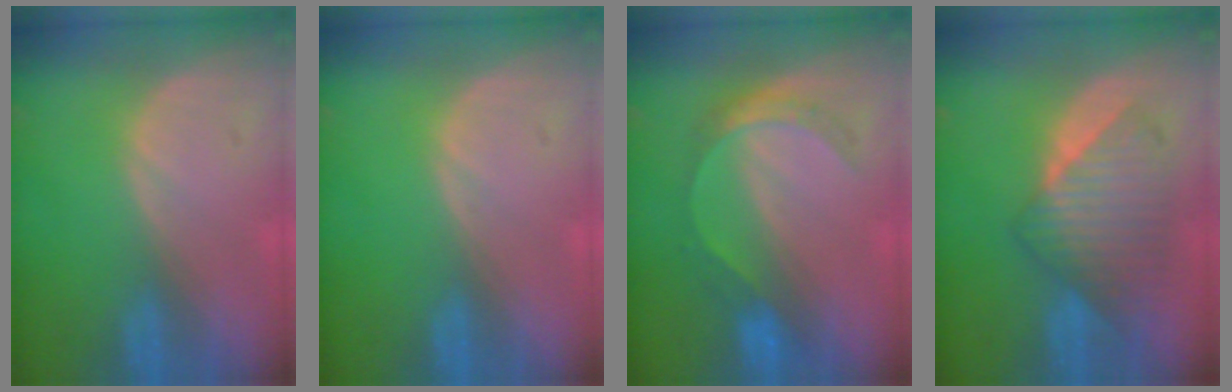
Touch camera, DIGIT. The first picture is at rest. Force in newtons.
{"total": 0.0}
{"total": 5.5, "press": 5.0, "slide": 2.2}
{"total": 8.0, "press": 7.9, "slide": 1.4}